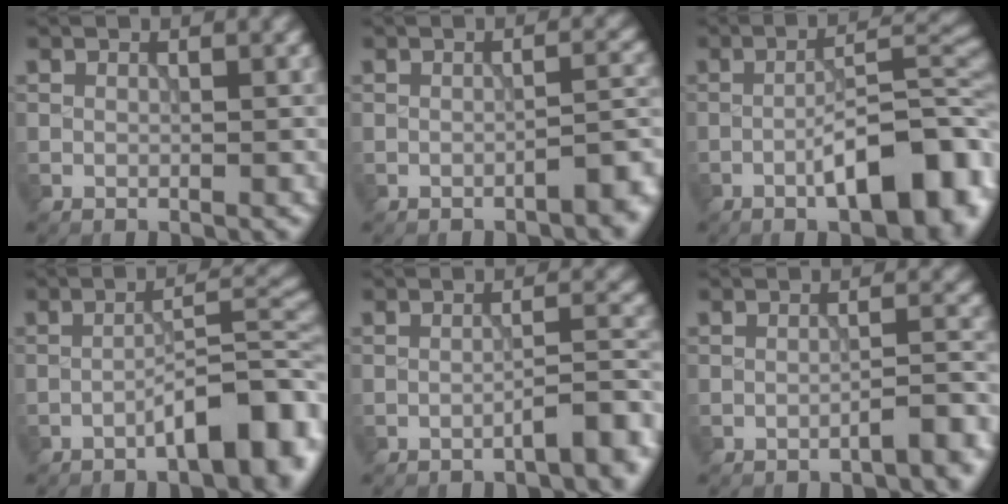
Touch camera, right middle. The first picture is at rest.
{"total": 3.1, "force": [-2.0, 0.9, 2.2], "torque": [-0.027, 0.009, -0.033]}
{"total": 10.3, "force": [-4.3, 3.3, 8.7], "torque": [-0.122, 0.008, -0.065]}
{"total": 7.4, "force": [-4.0, 1.9, 6.0], "torque": [-0.082, 0.016, -0.062]}
{"total": 3.9, "force": [-2.5, 1.0, 2.9], "torque": [-0.032, 0.013, -0.043]}
{"total": 3.2, "force": [-2.1, 0.8, 2.3], "torque": [-0.023, 0.012, -0.039]}